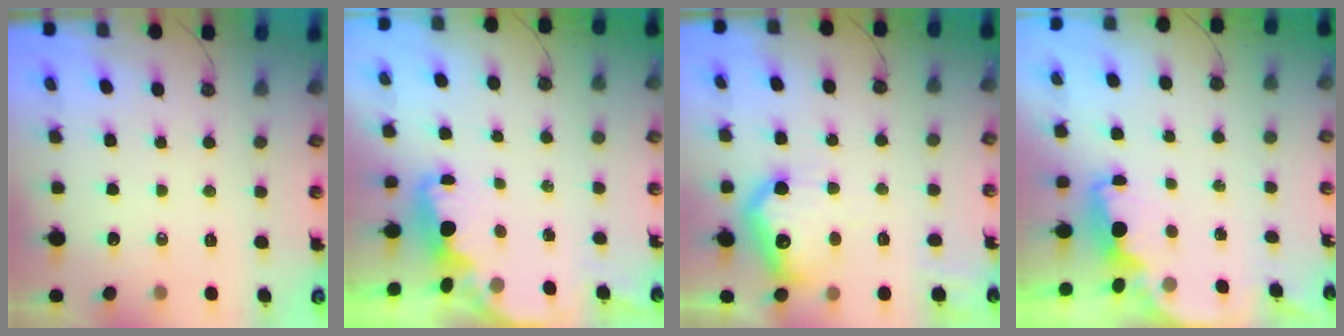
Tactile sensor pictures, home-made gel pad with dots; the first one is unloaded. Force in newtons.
{"total": 1.5, "press": 1.3, "slide": 0.7}
{"total": 16.6, "press": 16.5, "slide": 1.3}
{"total": 1.9, "press": 1.8, "slide": 0.7}